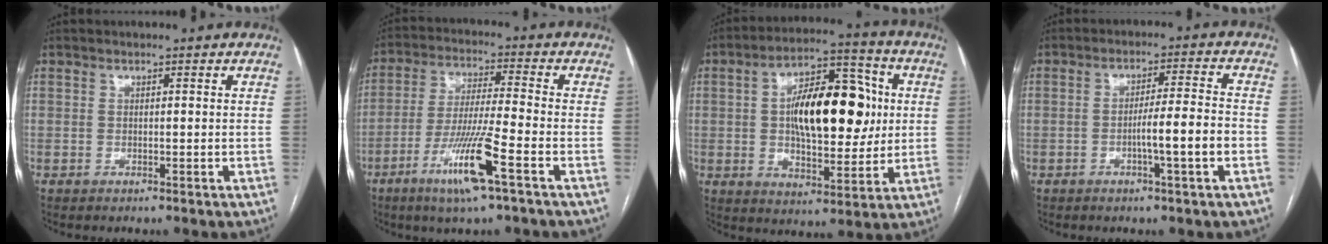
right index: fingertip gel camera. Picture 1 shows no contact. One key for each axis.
{"total": 11.3, "fx": -5.5, "fy": -0.3, "fz": 9.9, "tx": -0.194, "ty": -0.018, "tz": -0.106}
{"total": 17.0, "fx": 2.2, "fy": 7.3, "fz": 15.2, "tx": -0.246, "ty": 0.030, "tz": 0.036}
{"total": 6.9, "fx": -2.1, "fy": -0.3, "fz": 6.6, "tx": -0.104, "ty": 0.007, "tz": -0.034}